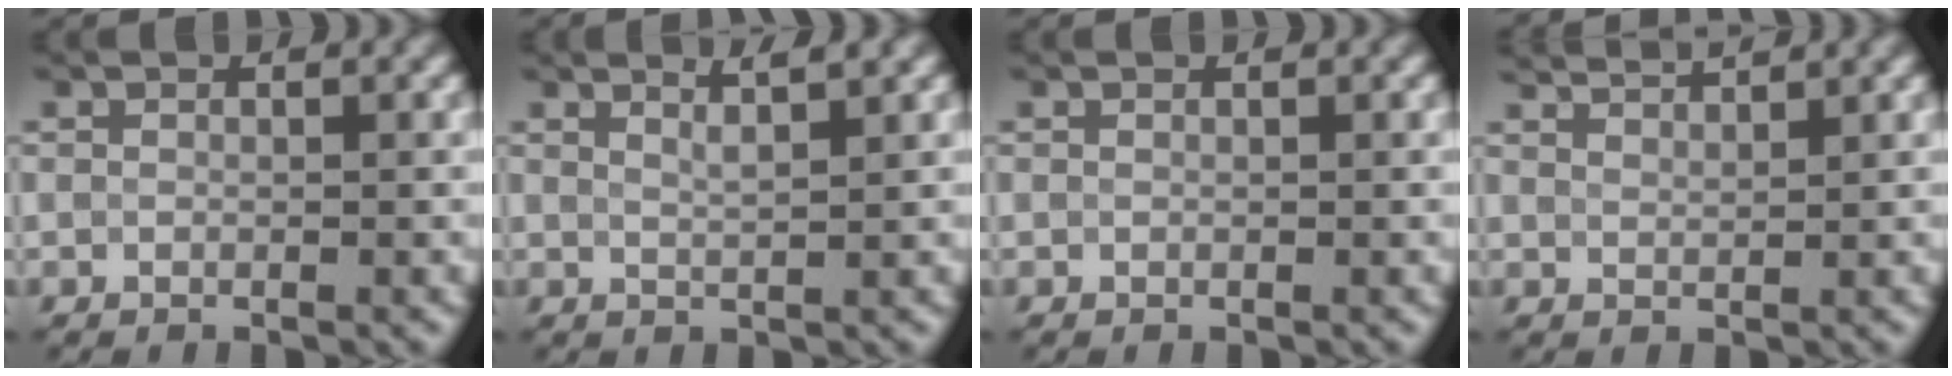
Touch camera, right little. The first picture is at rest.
{"total": 2.7, "force": [1.9, 0.7, 1.7], "torque": [-0.012, 0.015, 0.012]}
{"total": 0.0}
{"total": 3.1, "force": [2.9, 0.6, 1.1], "torque": [0.000, 0.008, 0.031]}